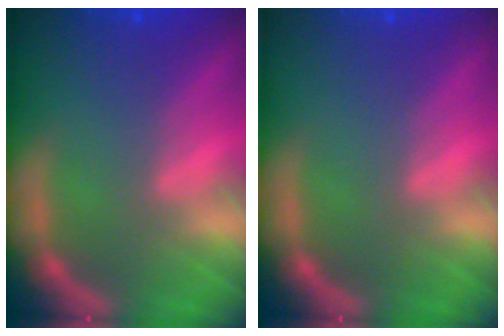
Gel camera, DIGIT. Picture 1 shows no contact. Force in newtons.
{"total": 0.0}